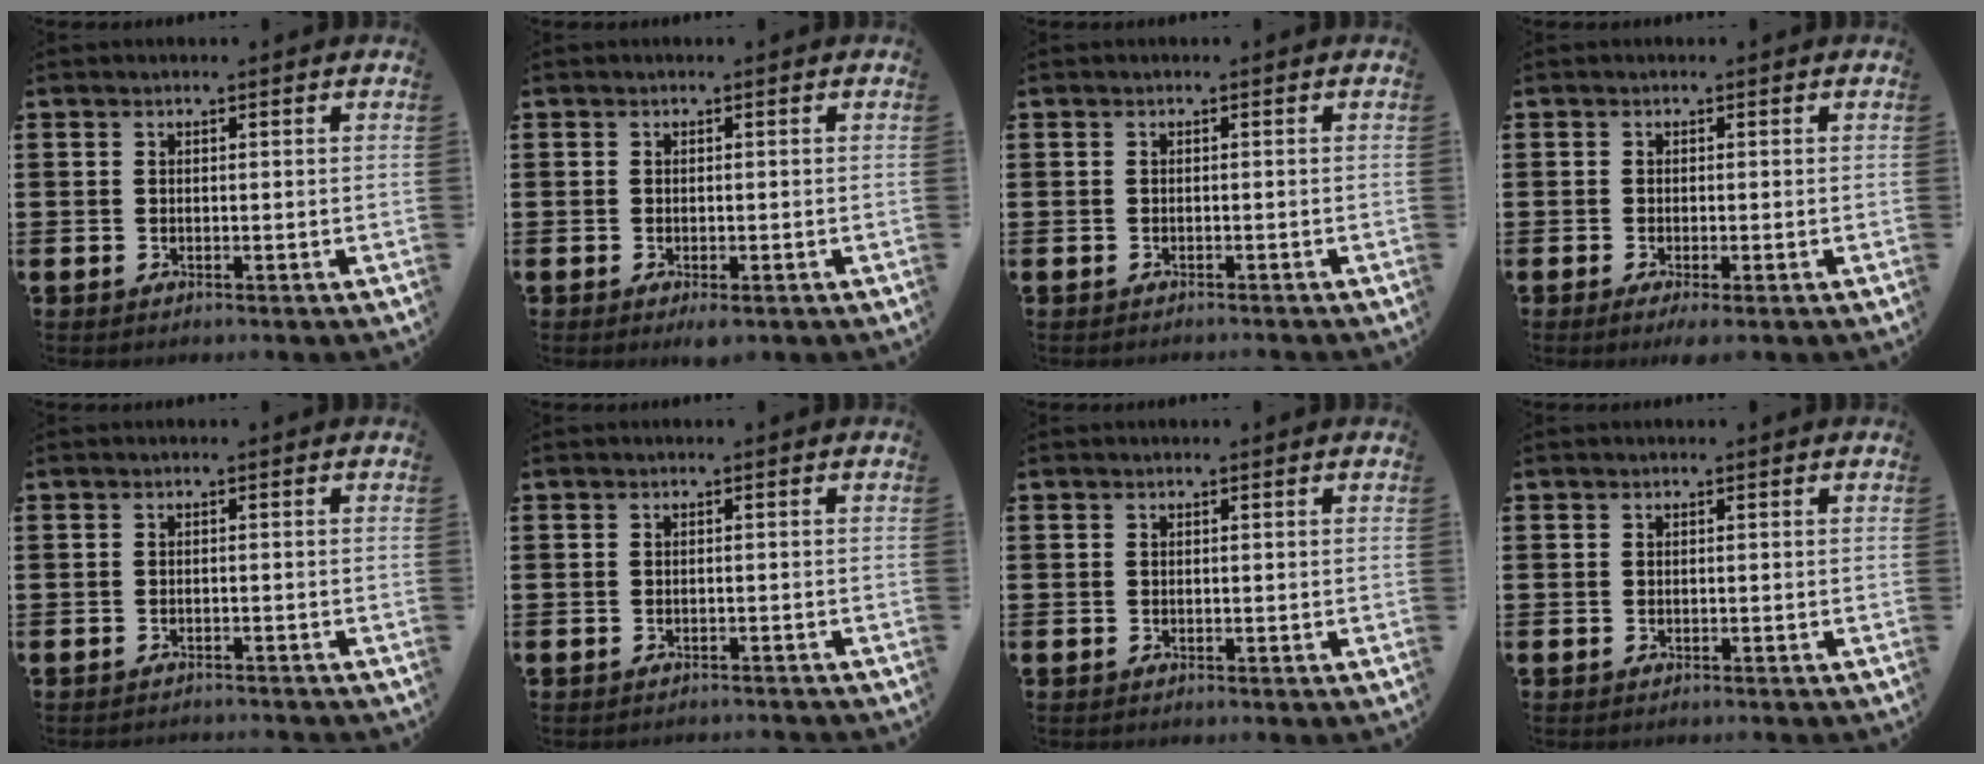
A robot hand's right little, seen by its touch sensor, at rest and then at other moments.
{"total": 1.0, "force": [-0.3, 0.3, 0.9], "torque": [-0.017, -0.001, -0.005]}
{"total": 0.0}
{"total": 1.1, "force": [-0.4, 0.1, 1.0], "torque": [-0.017, -0.003, -0.007]}
{"total": 0.5, "force": [-0.5, 0.0, 0.0], "torque": [-0.002, 0.003, -0.011]}
{"total": 0.0}
{"total": 0.0}
{"total": 0.0}